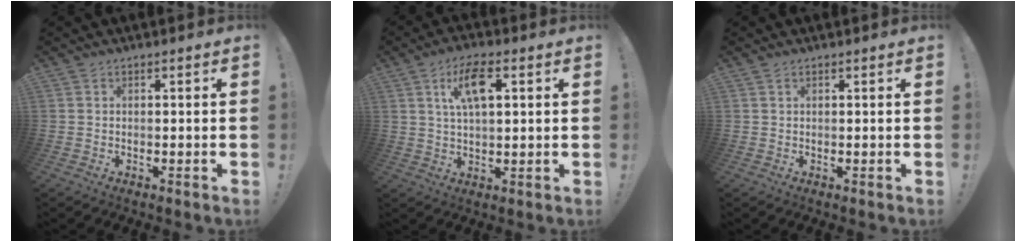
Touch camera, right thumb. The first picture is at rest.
{"total": 9.6, "force": [3.6, 4.2, 7.9], "torque": [-0.125, 0.001, 0.059]}
{"total": 0.8, "force": [0.6, 0.2, 0.4], "torque": [-0.001, -0.003, 0.011]}